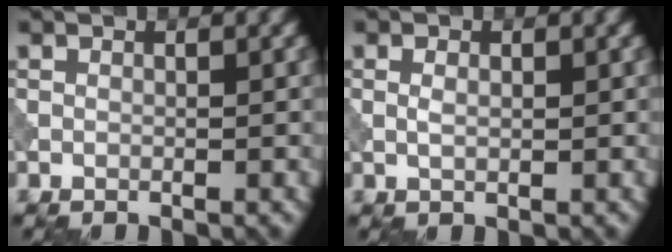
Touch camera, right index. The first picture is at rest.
{"total": 1.1, "force": [0.1, 0.6, 0.9], "torque": [-0.021, -0.001, 0.003]}